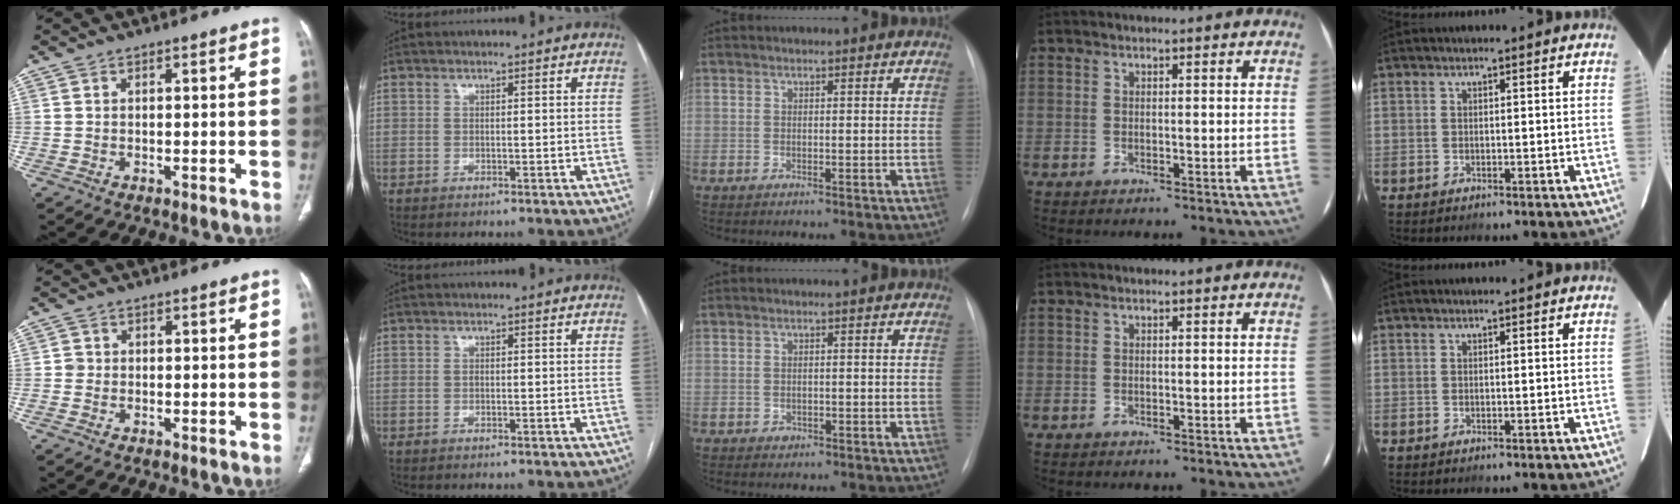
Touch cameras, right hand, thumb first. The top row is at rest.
{"thumb": {"total": 1.1, "force": [-0.1, 1.1, 0.2], "torque": [0.004, 0.004, -0.002]}, "middle": {"total": 0.8, "force": [-0.3, 0.7, 0.2], "torque": [-0.002, 0.002, -0.004]}}